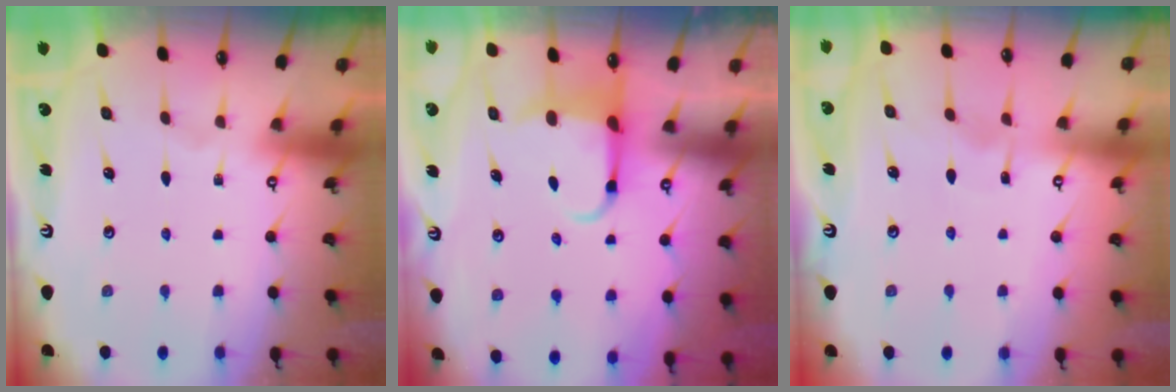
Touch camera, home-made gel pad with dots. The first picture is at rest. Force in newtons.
{"total": 3.9, "press": 3.8, "slide": 1.1}
{"total": 3.4, "press": 3.4, "slide": 0.4}